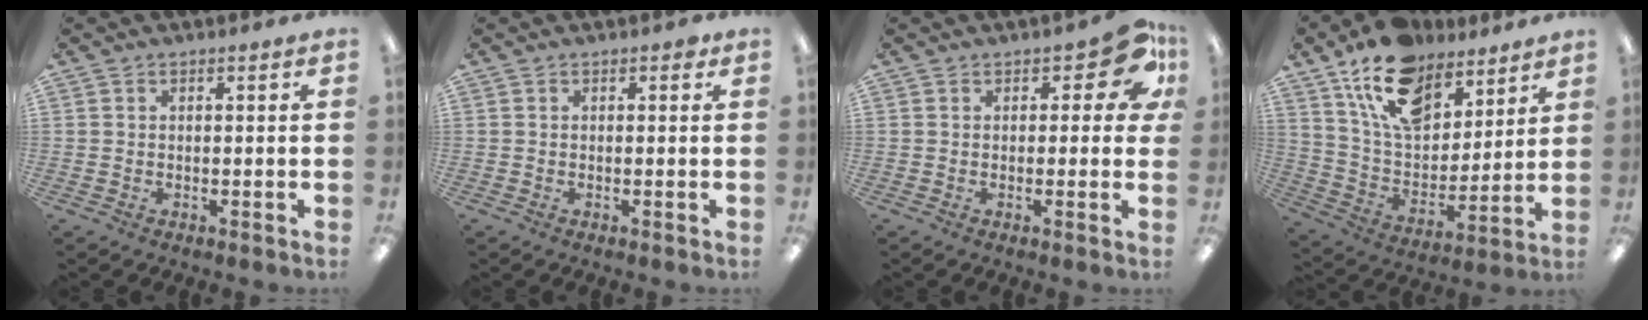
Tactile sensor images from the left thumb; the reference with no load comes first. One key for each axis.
{"total": 0.9, "fx": 0.4, "fy": 0.6, "fz": 0.6, "tx": -0.006, "ty": -0.001, "tz": 0.004}
{"total": 7.9, "fx": 3.4, "fy": 3.9, "fz": 5.9, "tx": -0.066, "ty": -0.008, "tz": 0.057}
{"total": 17.4, "fx": 11.9, "fy": 9.6, "fz": 8.3, "tx": -0.156, "ty": -0.059, "tz": 0.219}